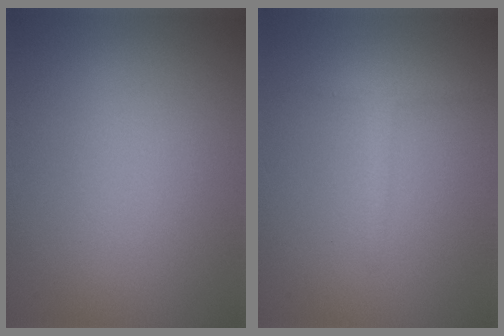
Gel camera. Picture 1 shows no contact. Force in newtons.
{"total": 1.5, "press": 1.5, "slide": 0.1}